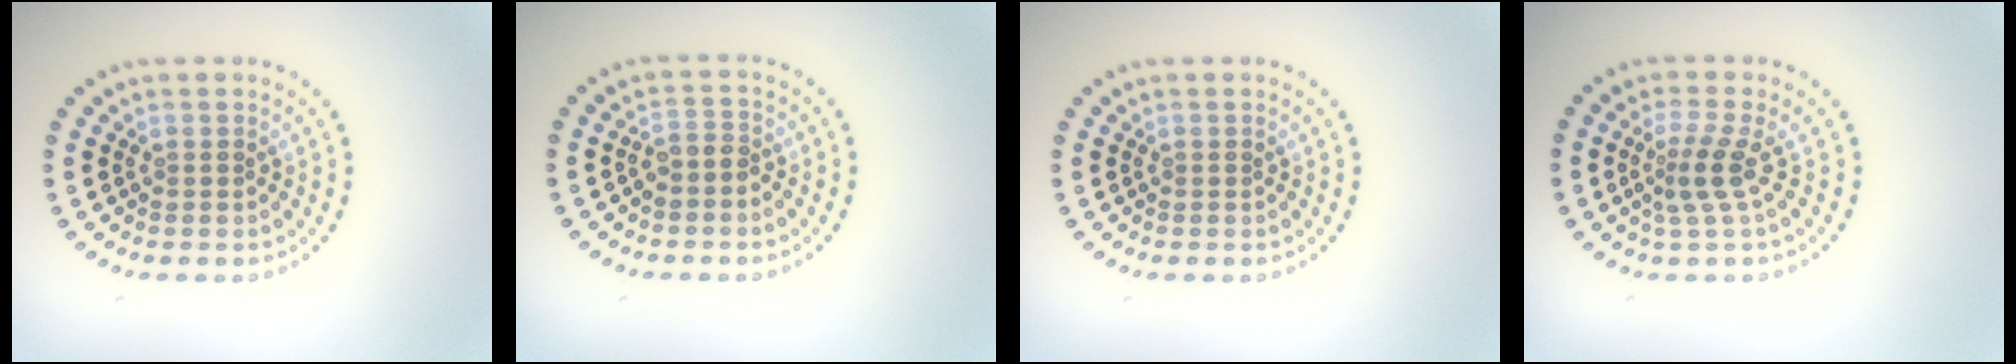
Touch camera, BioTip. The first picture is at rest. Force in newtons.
{"total": 1.6, "press": 1.3, "slide": 1.0}
{"total": 0.0}
{"total": 2.6, "press": 1.8, "slide": 1.8}